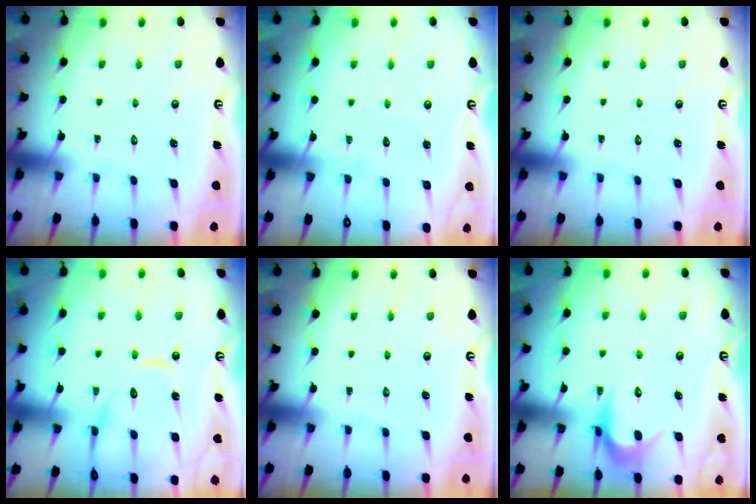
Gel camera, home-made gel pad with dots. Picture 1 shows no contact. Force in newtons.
{"total": 4.3, "press": 4.3, "slide": 0.4}
{"total": 0.0}
{"total": 13.9, "press": 13.9, "slide": 1.5}
{"total": 0.0}
{"total": 7.9, "press": 7.9, "slide": 0.6}